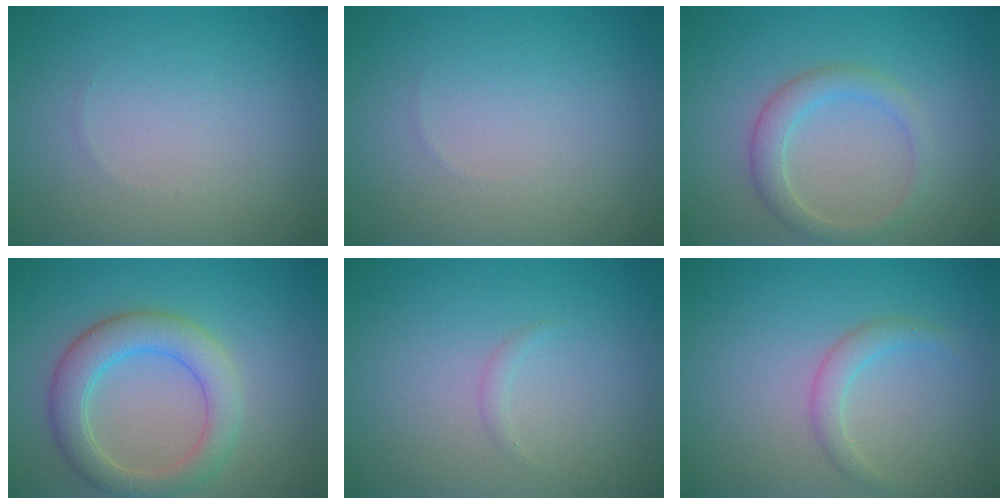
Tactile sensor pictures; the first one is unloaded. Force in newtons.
{"total": 0.0}
{"total": 2.5, "press": 2.5, "slide": 0.0}
{"total": 4.7, "press": 4.6, "slide": 0.4}
{"total": 0.6, "press": 0.6, "slide": 0.0}
{"total": 1.6, "press": 1.6, "slide": 0.1}